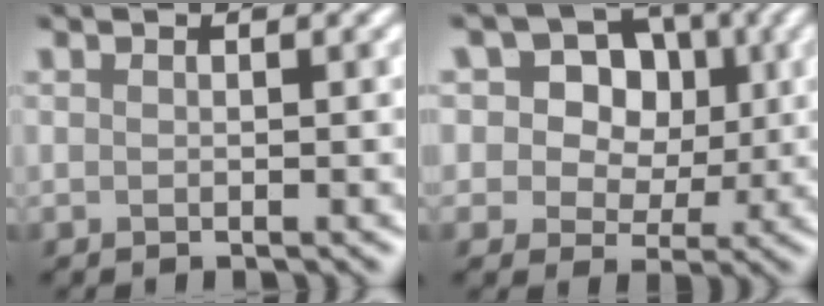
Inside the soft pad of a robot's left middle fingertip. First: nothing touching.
{"total": 7.3, "force": [2.4, 6.0, 3.4], "torque": [-0.064, 0.030, 0.033]}